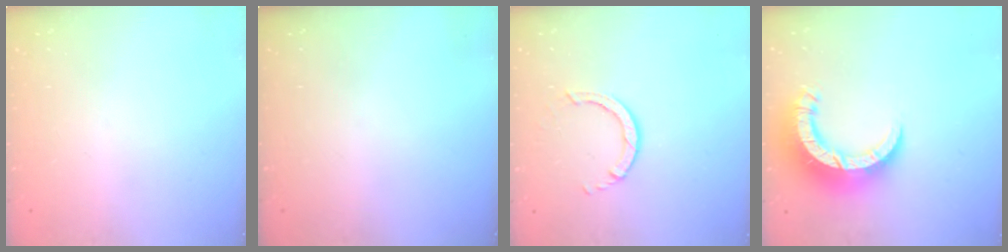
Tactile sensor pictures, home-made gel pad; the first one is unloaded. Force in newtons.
{"total": 0.0}
{"total": 3.0, "press": 3.0, "slide": 0.4}
{"total": 14.4, "press": 14.3, "slide": 1.5}